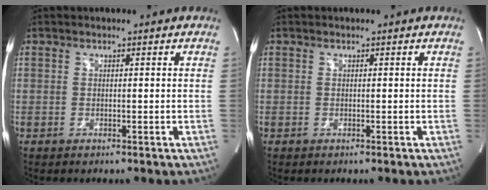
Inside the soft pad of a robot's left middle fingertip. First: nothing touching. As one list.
[{"total": 0.0}]